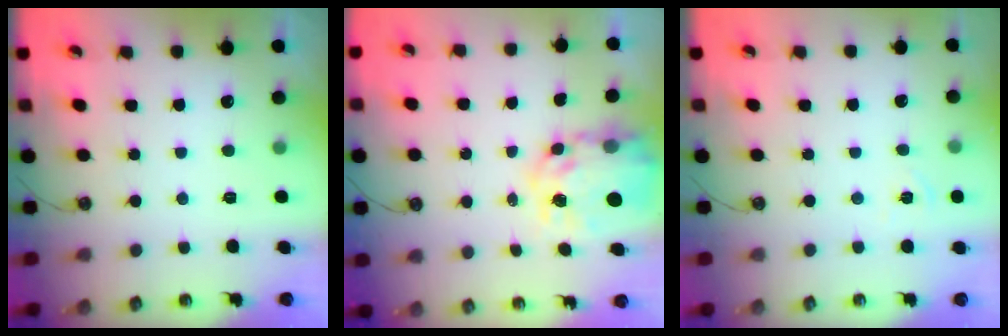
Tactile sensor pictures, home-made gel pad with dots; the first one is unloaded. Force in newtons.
{"total": 12.2, "press": 12.2, "slide": 1.1}
{"total": 3.7, "press": 3.7, "slide": 0.6}